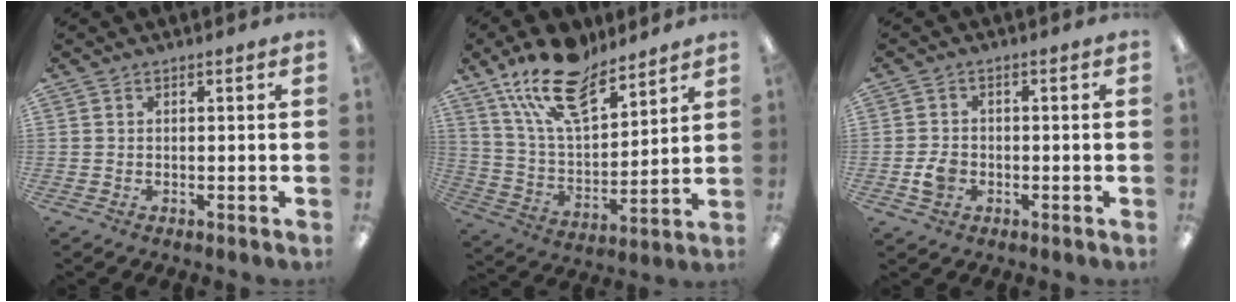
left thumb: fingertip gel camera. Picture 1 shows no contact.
{"total": 18.6, "force": [13.3, 8.1, 10.2], "torque": [-0.194, -0.062, 0.240]}
{"total": 4.1, "force": [-1.3, 3.2, 2.3], "torque": [-0.043, 0.005, -0.022]}